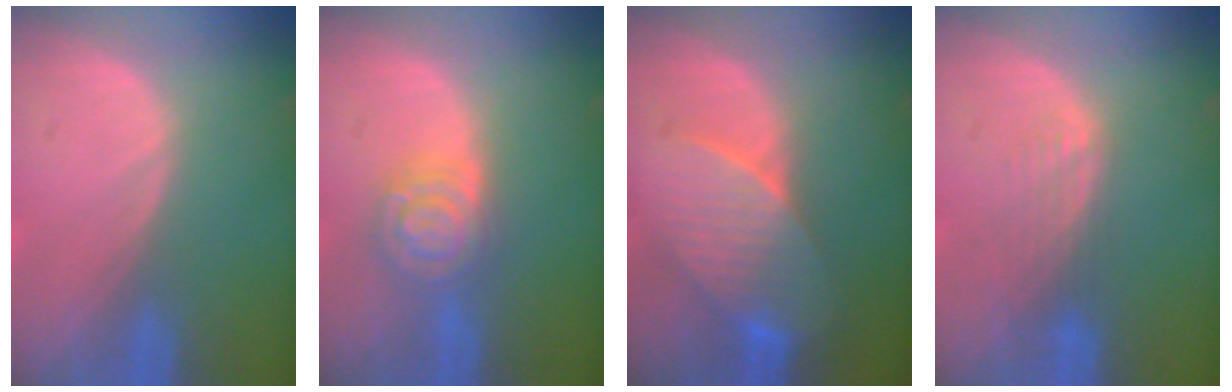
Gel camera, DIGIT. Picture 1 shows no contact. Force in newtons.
{"total": 6.2, "press": 6.2, "slide": 0.4}
{"total": 7.2, "press": 7.1, "slide": 1.1}
{"total": 3.5, "press": 2.9, "slide": 1.9}